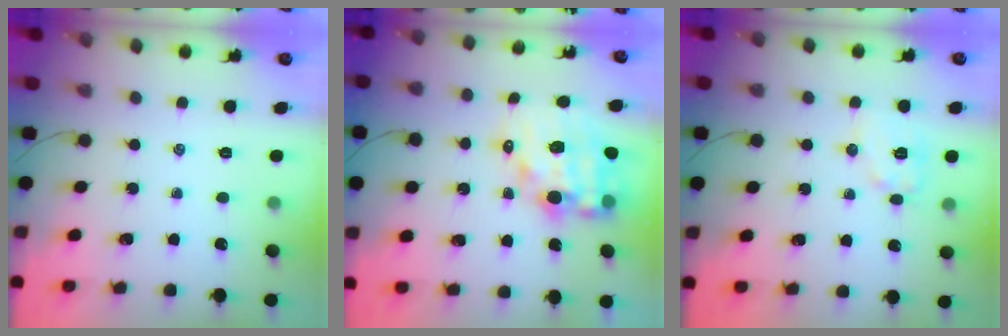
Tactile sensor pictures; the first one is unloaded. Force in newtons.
{"total": 14.5, "press": 14.0, "slide": 3.7}
{"total": 9.0, "press": 9.0, "slide": 0.2}